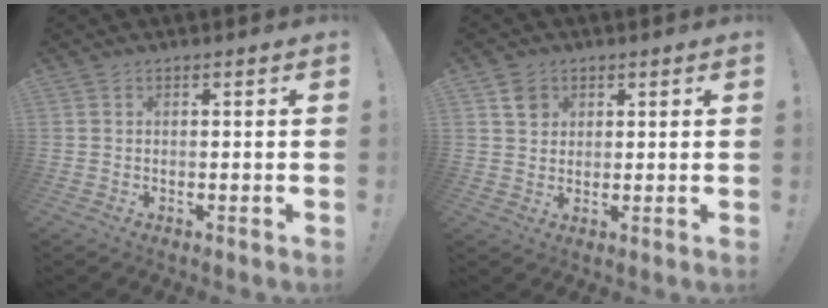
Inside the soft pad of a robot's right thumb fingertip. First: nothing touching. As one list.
[{"total": 4.3, "force": [2.2, 3.5, 1.0], "torque": [0.002, -0.011, 0.038]}]